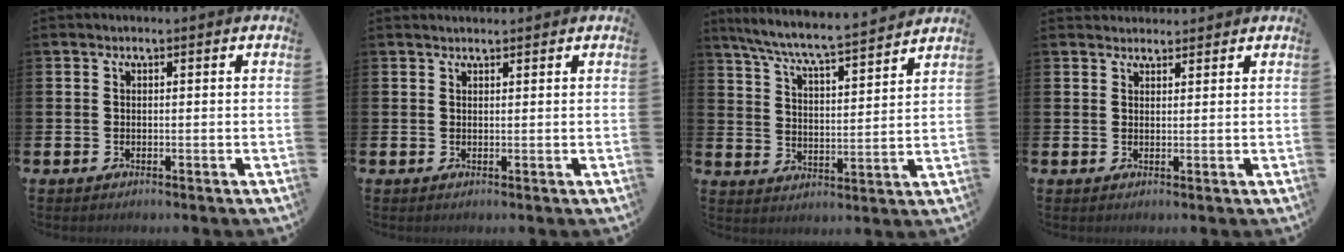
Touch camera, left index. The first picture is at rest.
{"total": 0.9, "force": [0.9, 0.2, 0.0], "torque": [0.012, -0.004, 0.015]}
{"total": 7.2, "force": [6.9, 0.0, 2.3], "torque": [-0.073, -0.054, 0.117]}
{"total": 2.0, "force": [1.9, 0.6, -0.1], "torque": [0.011, -0.007, 0.034]}